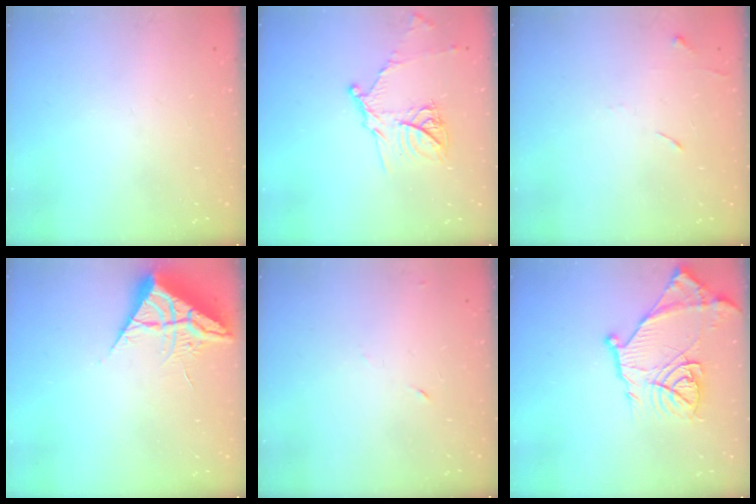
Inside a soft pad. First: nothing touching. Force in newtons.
{"total": 13.6, "press": 13.6, "slide": 1.1}
{"total": 5.4, "press": 5.4, "slide": 0.7}
{"total": 7.1, "press": 7.1, "slide": 0.4}
{"total": 5.2, "press": 5.1, "slide": 0.6}
{"total": 18.2, "press": 18.2, "slide": 1.4}